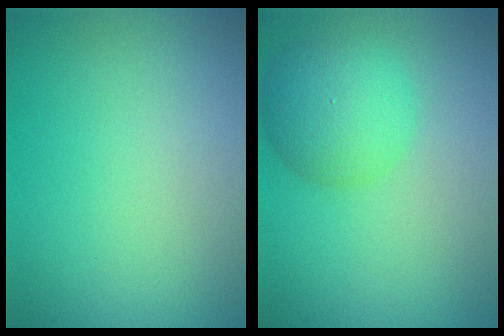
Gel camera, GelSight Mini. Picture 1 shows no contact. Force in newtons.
{"total": 4.4, "press": 4.4, "slide": 0.2}